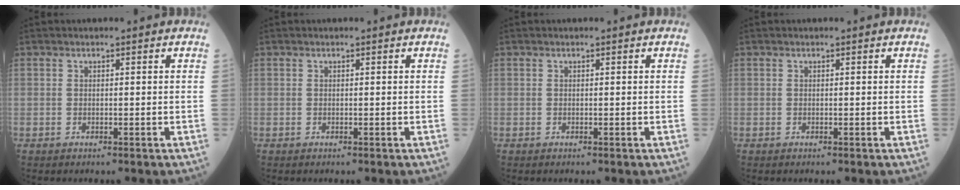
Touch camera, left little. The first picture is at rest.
{"total": 0.0}
{"total": 0.0}
{"total": 0.0}